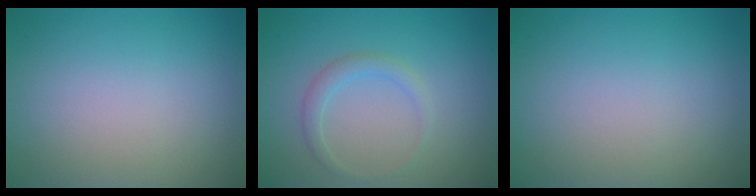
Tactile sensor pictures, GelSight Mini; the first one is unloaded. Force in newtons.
{"total": 1.6, "press": 1.6, "slide": 0.1}
{"total": 0.0}